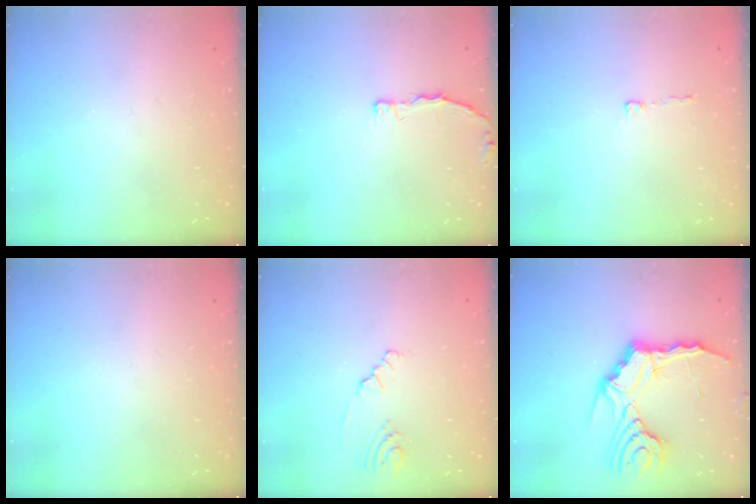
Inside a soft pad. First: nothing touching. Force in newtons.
{"total": 3.6, "press": 3.6, "slide": 0.4}
{"total": 2.1, "press": 2.1, "slide": 0.2}
{"total": 0.0}
{"total": 2.8, "press": 2.8, "slide": 0.5}
{"total": 15.3, "press": 15.2, "slide": 1.8}